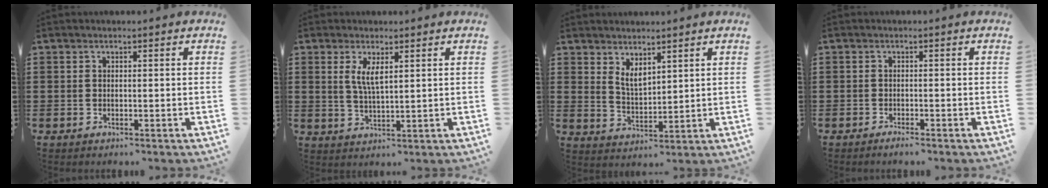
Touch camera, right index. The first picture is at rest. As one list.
[{"total": 3.8, "force": [1.3, 1.0, 3.4], "torque": [-0.072, 0.002, 0.022]}, {"total": 3.4, "force": [2.5, 1.5, 1.8], "torque": [-0.043, 0.001, 0.045]}, {"total": 1.1, "force": [-1.1, 0.0, 0.4], "torque": [-0.009, -0.004, -0.020]}]